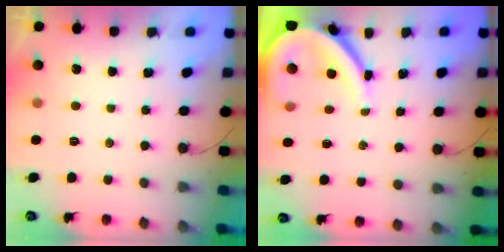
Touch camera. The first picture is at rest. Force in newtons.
{"total": 8.7, "press": 8.6, "slide": 1.0}